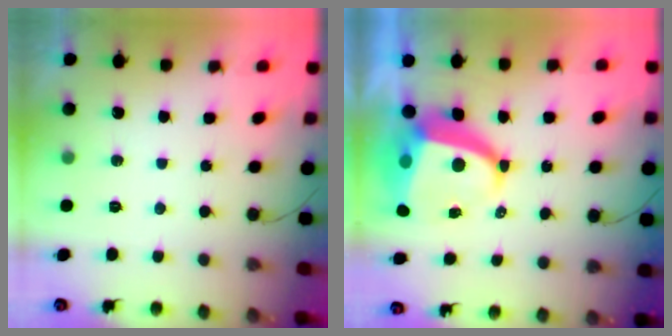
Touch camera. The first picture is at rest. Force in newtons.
{"total": 9.1, "press": 9.0, "slide": 1.1}